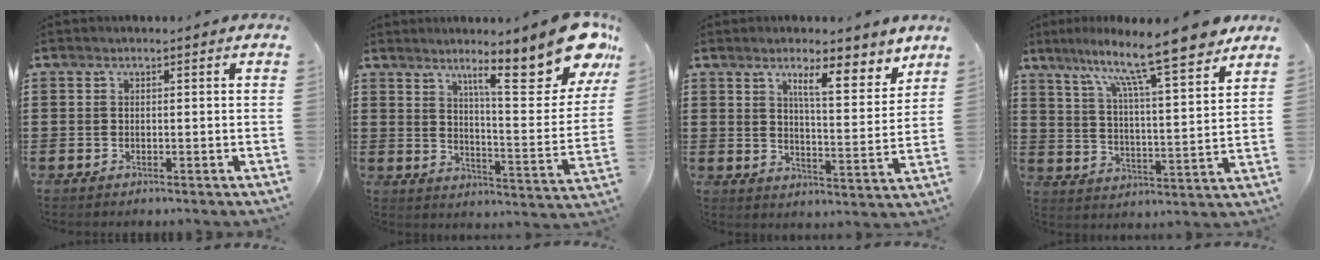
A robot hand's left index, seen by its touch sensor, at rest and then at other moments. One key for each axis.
{"total": 16.1, "fx": 10.4, "fy": 2.8, "fz": 11.9, "tx": -0.189, "ty": -0.049, "tz": 0.159}
{"total": 7.2, "fx": 5.3, "fy": 1.2, "fz": 4.8, "tx": -0.077, "ty": -0.028, "tz": 0.083}
{"total": 12.7, "fx": 10.1, "fy": 0.5, "fz": 7.7, "tx": -0.153, "ty": -0.061, "tz": 0.163}